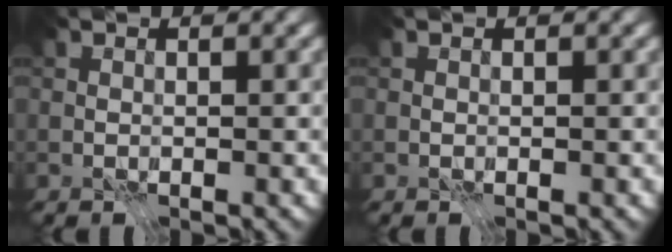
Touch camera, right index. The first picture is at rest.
{"total": 0.0}